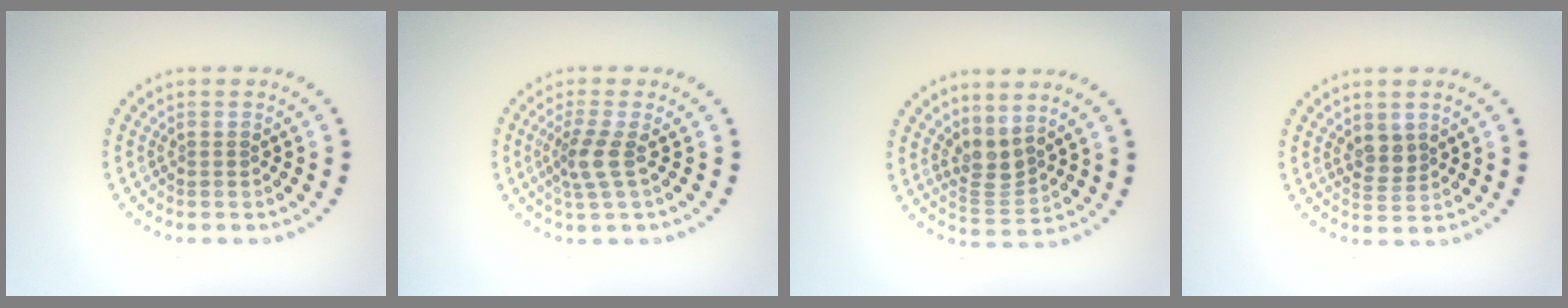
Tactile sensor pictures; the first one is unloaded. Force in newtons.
{"total": 2.4, "press": 1.9, "slide": 1.5}
{"total": 2.7, "press": 2.0, "slide": 1.7}
{"total": 2.0, "press": 1.7, "slide": 0.9}